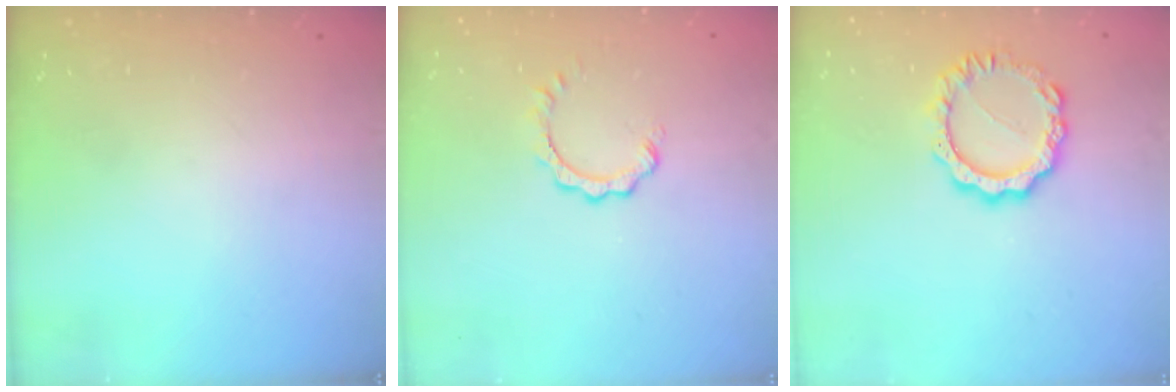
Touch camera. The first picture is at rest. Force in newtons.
{"total": 1.7, "press": 1.7, "slide": 0.3}
{"total": 9.4, "press": 9.4, "slide": 0.8}